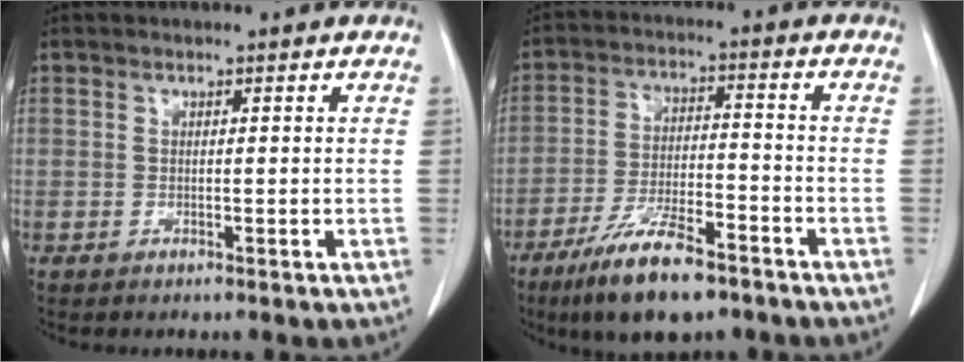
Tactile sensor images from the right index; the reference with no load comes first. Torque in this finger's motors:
{"motor_torque": [0.94, -0.90, 0.58, 0.20]}